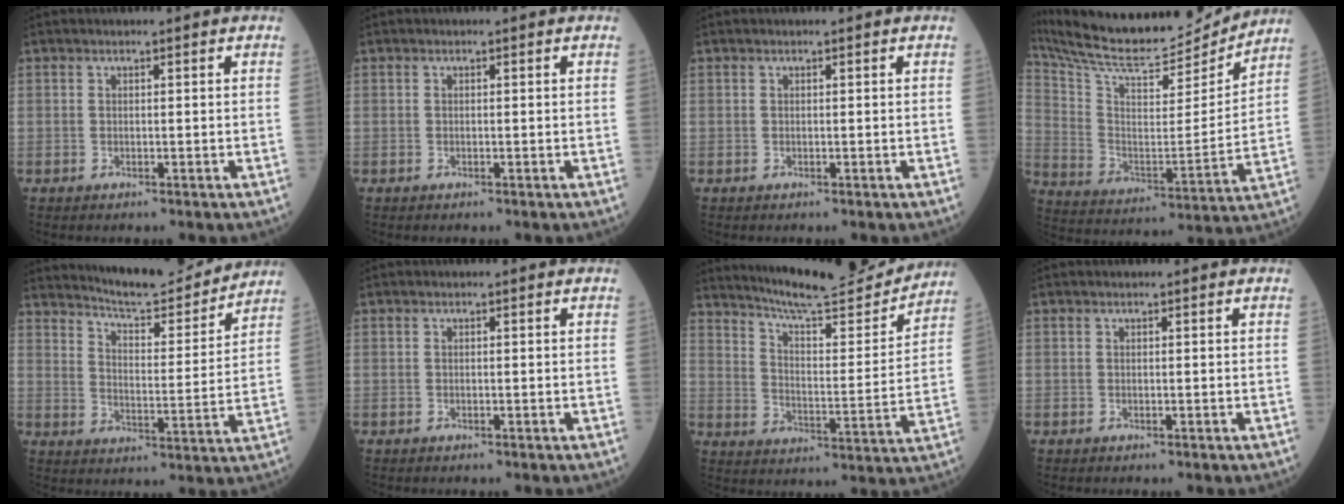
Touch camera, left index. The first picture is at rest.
{"total": 0.0}
{"total": 0.0}
{"total": 21.5, "force": [20.4, 2.5, 6.4], "torque": [-0.132, -0.027, 0.324]}
{"total": 14.1, "force": [13.5, 1.1, 3.8], "torque": [-0.061, -0.013, 0.195]}
{"total": 0.0}
{"total": 18.5, "force": [17.5, 1.1, 6.1], "torque": [-0.102, -0.036, 0.249]}
{"total": 0.0}